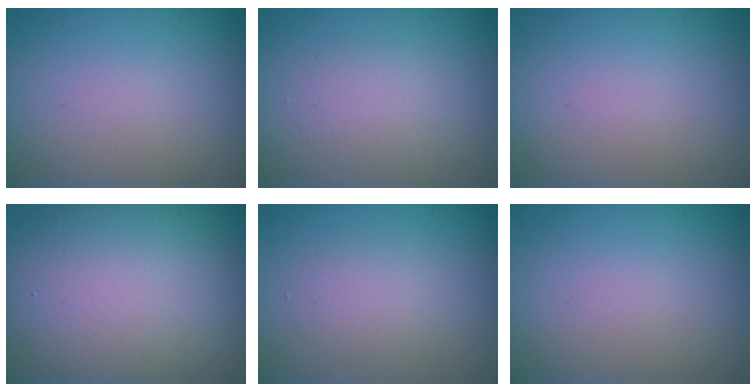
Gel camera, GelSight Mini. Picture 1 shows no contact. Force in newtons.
{"total": 1.9, "press": 1.9, "slide": 0.0}
{"total": 0.0}
{"total": 11.5, "press": 11.4, "slide": 1.2}
{"total": 1.7, "press": 1.6, "slide": 0.1}
{"total": 0.0}